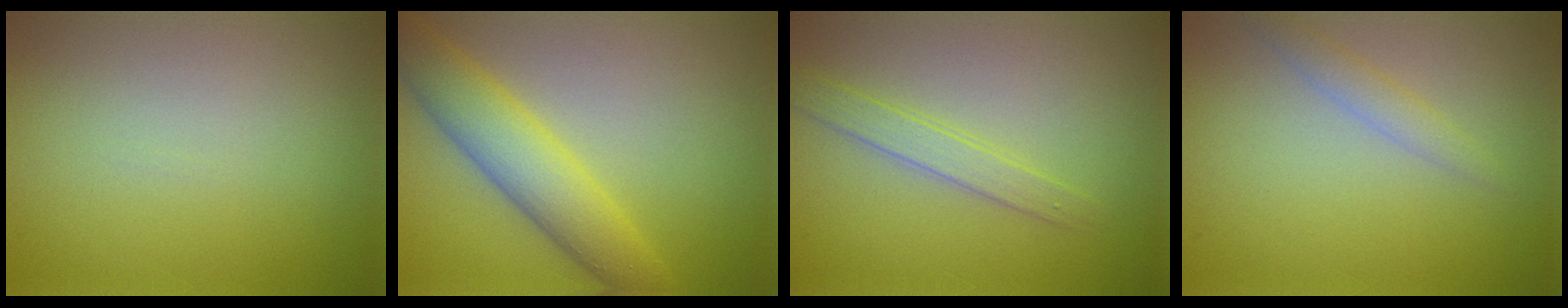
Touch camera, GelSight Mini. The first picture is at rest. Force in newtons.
{"total": 4.6, "press": 4.6, "slide": 0.2}
{"total": 2.0, "press": 2.0, "slide": 0.2}
{"total": 1.5, "press": 1.5, "slide": 0.1}